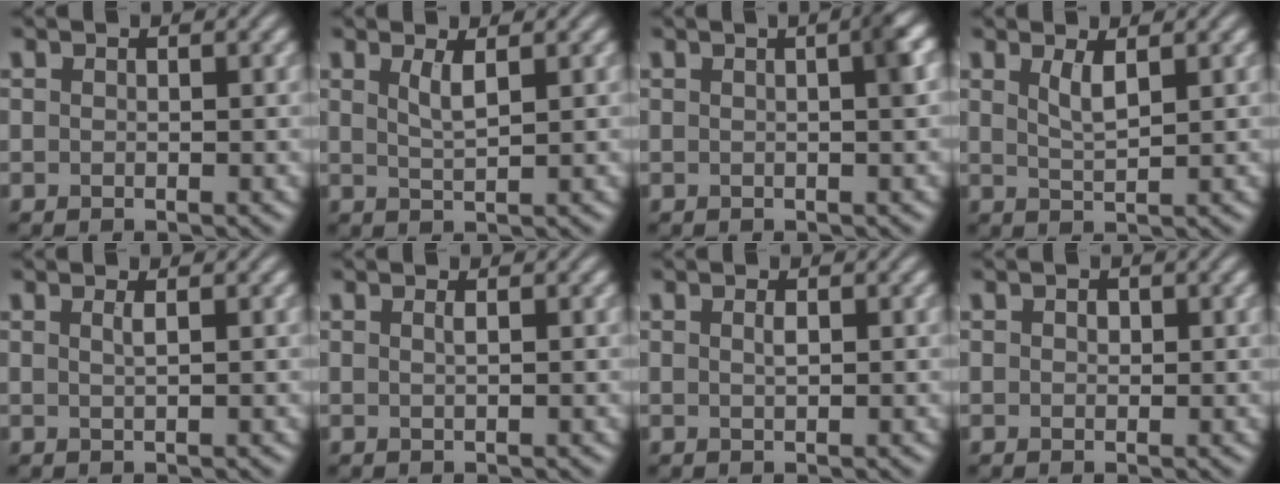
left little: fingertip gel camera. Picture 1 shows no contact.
{"total": 1.9, "force": [0.9, 0.4, 1.6], "torque": [-0.030, -0.002, 0.017]}
{"total": 2.8, "force": [0.4, 0.6, 2.7], "torque": [-0.027, 0.013, 0.003]}
{"total": 1.9, "force": [1.1, 0.4, 1.6], "torque": [-0.032, -0.004, 0.021]}
{"total": 1.0, "force": [0.4, 0.3, 0.9], "torque": [-0.010, 0.003, 0.004]}
{"total": 0.7, "force": [0.2, 0.2, 0.6], "torque": [-0.008, 0.004, 0.002]}
{"total": 0.8, "force": [0.2, 0.2, 0.7], "torque": [-0.015, 0.003, 0.005]}
{"total": 0.8, "force": [0.2, 0.6, 0.5], "torque": [-0.007, -0.001, 0.001]}